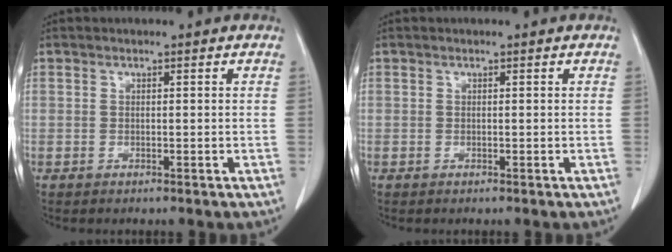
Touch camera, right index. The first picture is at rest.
{"total": 0.0}